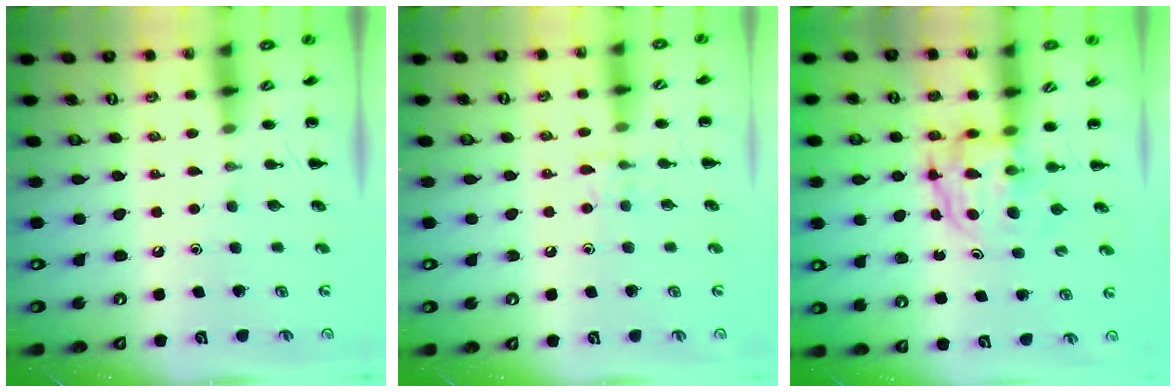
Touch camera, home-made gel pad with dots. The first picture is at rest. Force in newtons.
{"total": 5.7, "press": 5.5, "slide": 1.4}
{"total": 3.9, "press": 3.9, "slide": 0.3}